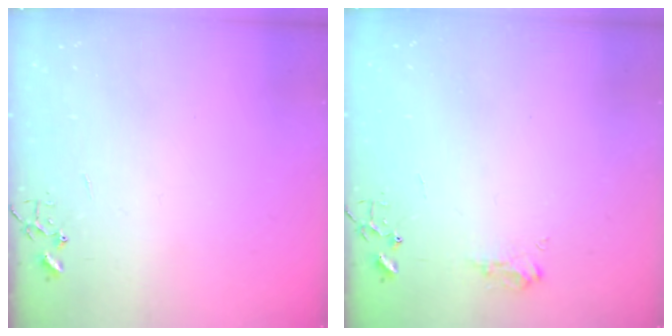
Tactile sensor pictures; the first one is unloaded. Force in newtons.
{"total": 8.3, "press": 8.3, "slide": 0.6}